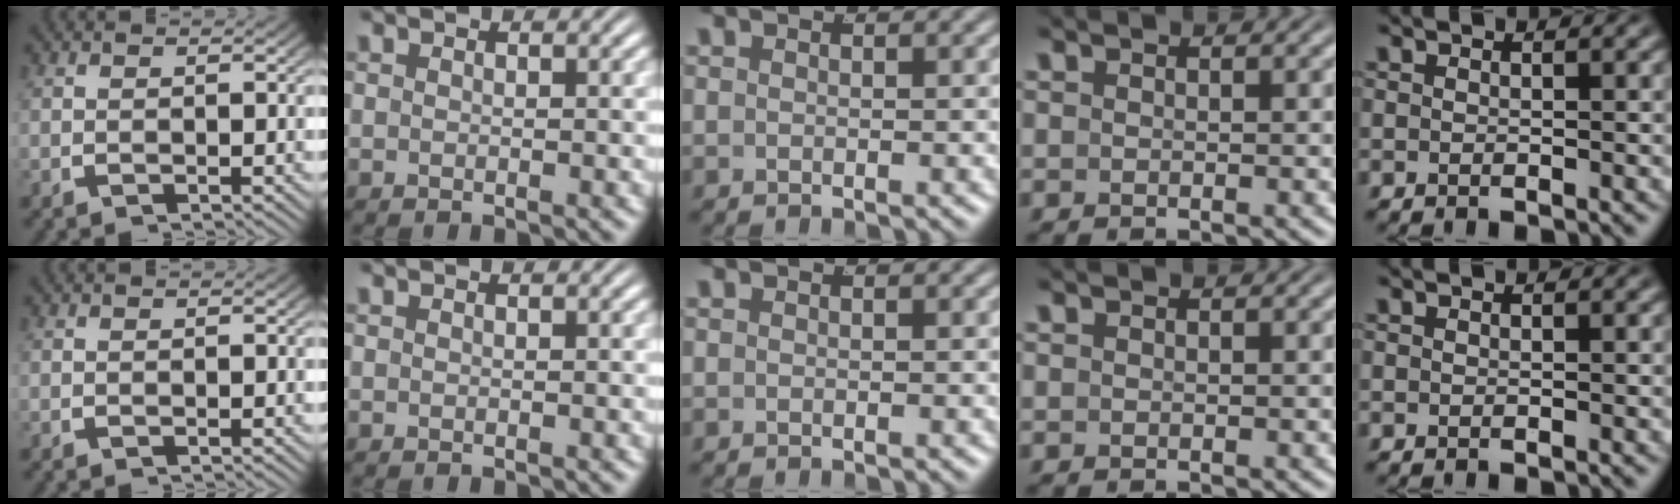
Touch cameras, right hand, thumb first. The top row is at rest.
{}